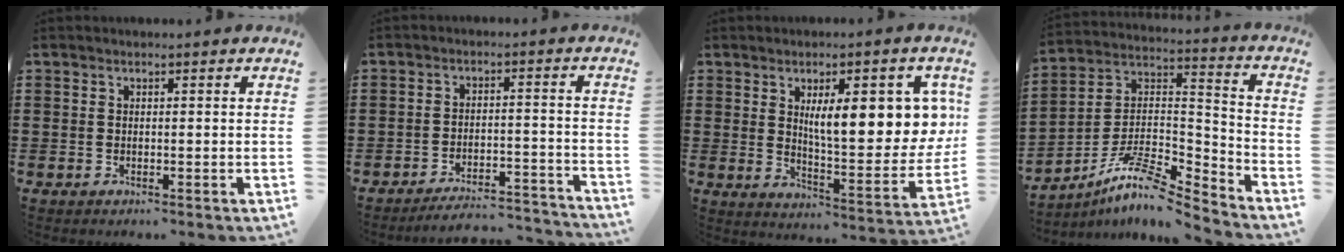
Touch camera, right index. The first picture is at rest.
{"total": 4.8, "force": [-4.6, 0.5, 1.4], "torque": [-0.025, 0.001, -0.091]}
{"total": 11.7, "force": [3.8, 3.8, 10.3], "torque": [-0.153, -0.011, 0.057]}
{"total": 9.0, "force": [-7.4, 1.9, 4.7], "torque": [-0.095, 0.008, -0.150]}